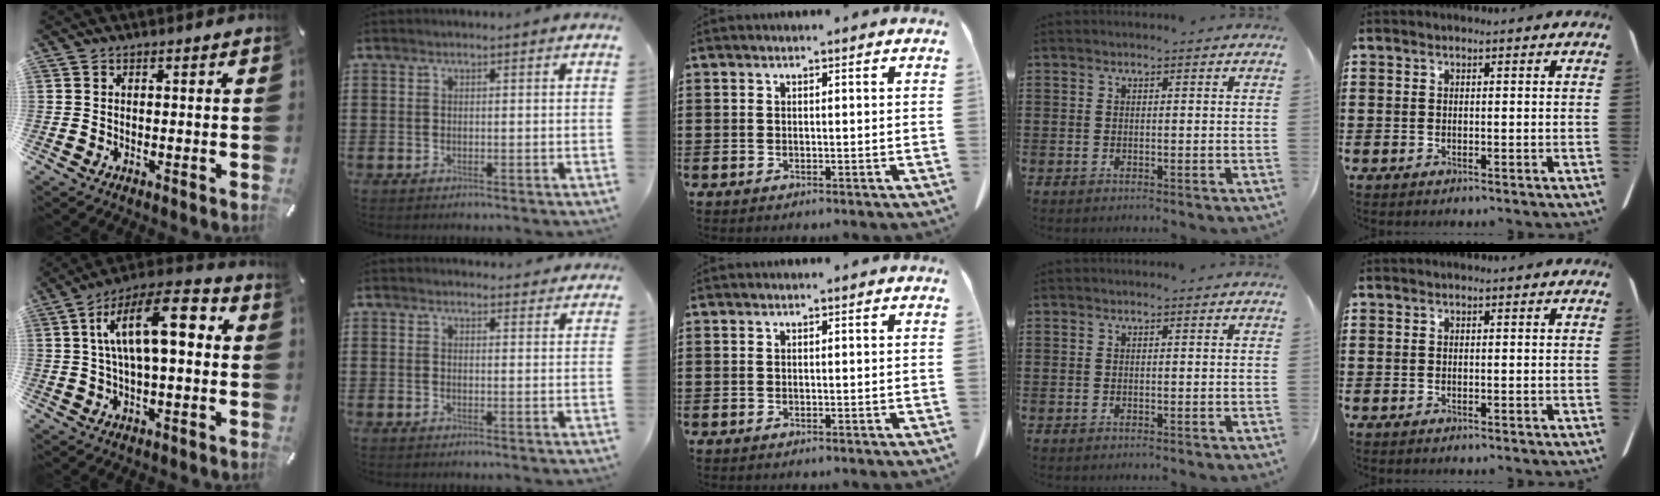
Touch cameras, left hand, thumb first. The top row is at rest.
{"thumb": {"total": 14.7, "force": [3.1, 6.0, 13.1], "torque": [-0.222, 0.003, 0.053]}, "index": {"total": 2.0, "force": [2.0, 0.4, 0.1], "torque": [0.001, -0.006, 0.038]}}